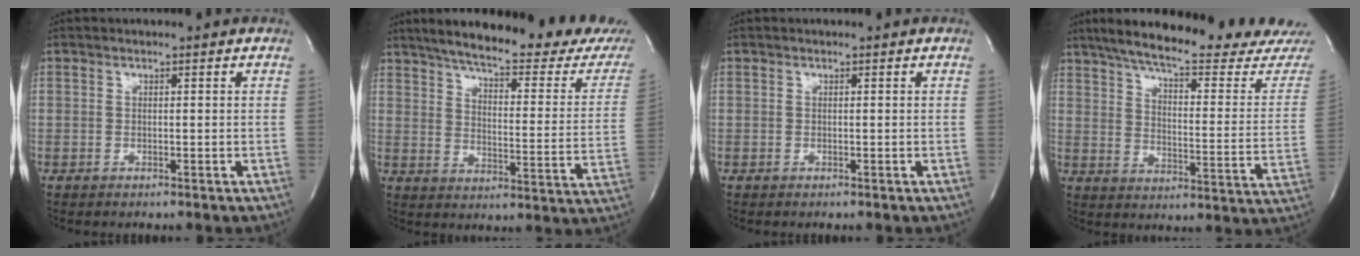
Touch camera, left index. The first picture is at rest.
{"total": 25.9, "force": [22.5, 3.6, 12.3], "torque": [-0.180, -0.059, 0.273]}
{"total": 0.0}
{"total": 25.9, "force": [23.0, 1.7, 11.9], "torque": [-0.182, -0.073, 0.291]}